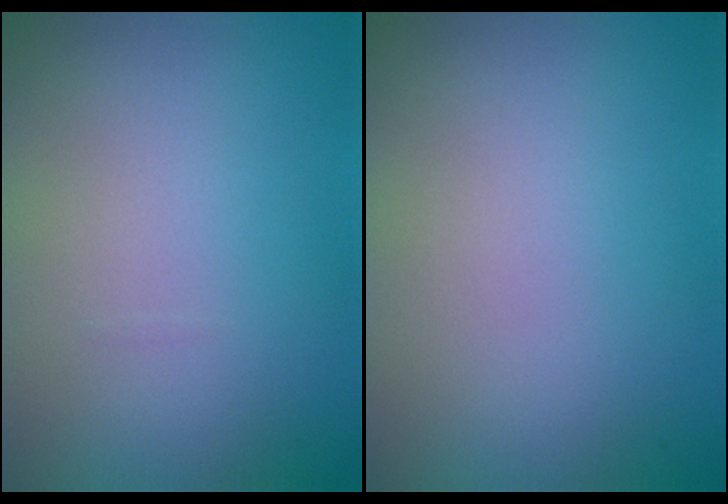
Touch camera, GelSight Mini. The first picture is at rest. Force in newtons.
{"total": 0.0}